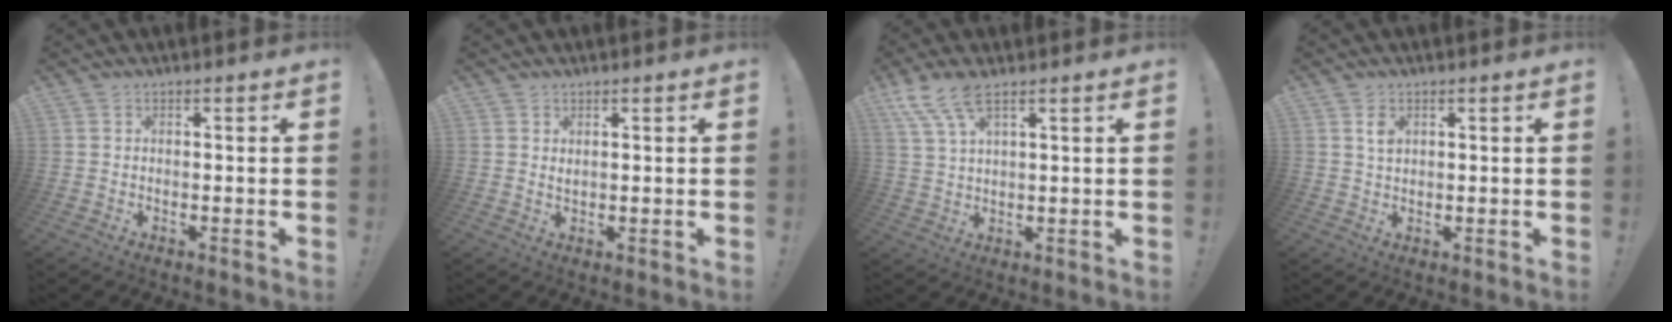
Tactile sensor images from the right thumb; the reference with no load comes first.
{"total": 1.2, "force": [0.9, 0.2, 0.7], "torque": [-0.007, -0.004, 0.016]}
{"total": 8.2, "force": [5.6, 2.4, 5.5], "torque": [-0.119, -0.015, 0.109]}
{"total": 3.1, "force": [1.3, 2.1, 1.8], "torque": [-0.017, -0.006, 0.019]}